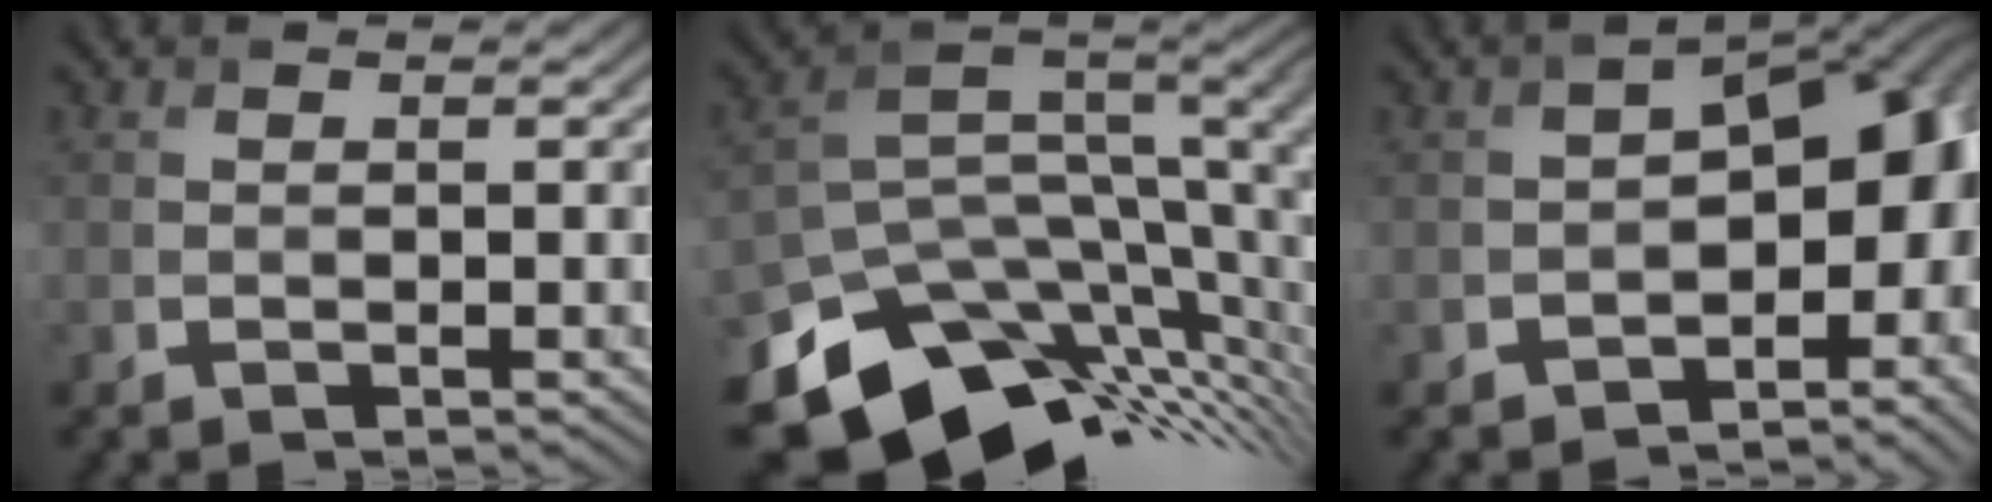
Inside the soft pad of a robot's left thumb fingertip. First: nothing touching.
{"total": 13.2, "force": [-5.2, 8.2, 8.9], "torque": [-0.181, -0.038, -0.063]}
{"total": 12.2, "force": [-2.6, 7.4, 9.4], "torque": [-0.105, -0.021, -0.029]}